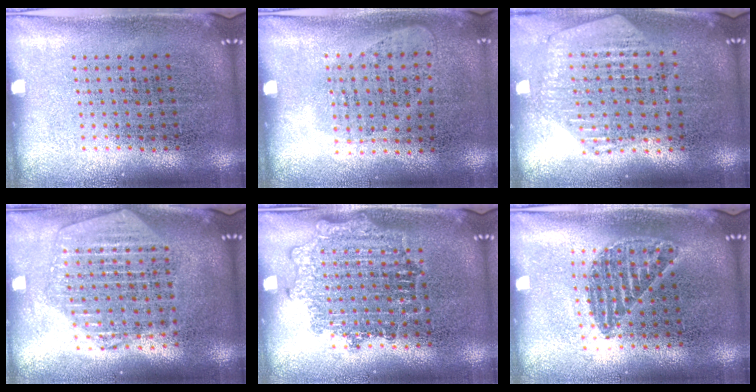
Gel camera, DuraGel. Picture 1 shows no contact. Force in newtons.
{"total": 1.0, "press": 0.8, "slide": 0.5}
{"total": 1.1, "press": 1.1, "slide": 0.2}
{"total": 2.2, "press": 1.9, "slide": 0.9}
{"total": 1.4, "press": 1.4, "slide": 0.2}
{"total": 1.1, "press": 1.0, "slide": 0.4}